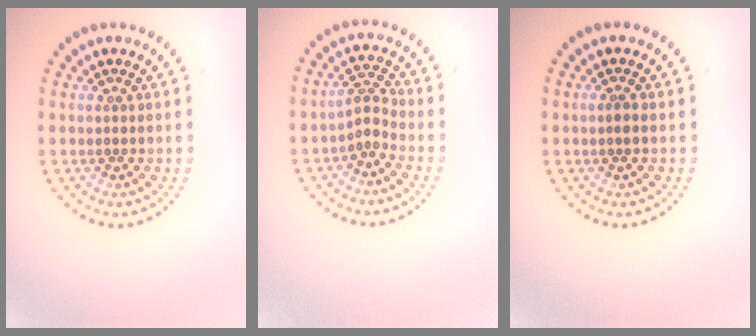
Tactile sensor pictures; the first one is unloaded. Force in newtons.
{"total": 2.0, "press": 1.3, "slide": 1.5}
{"total": 1.0, "press": 0.8, "slide": 0.5}